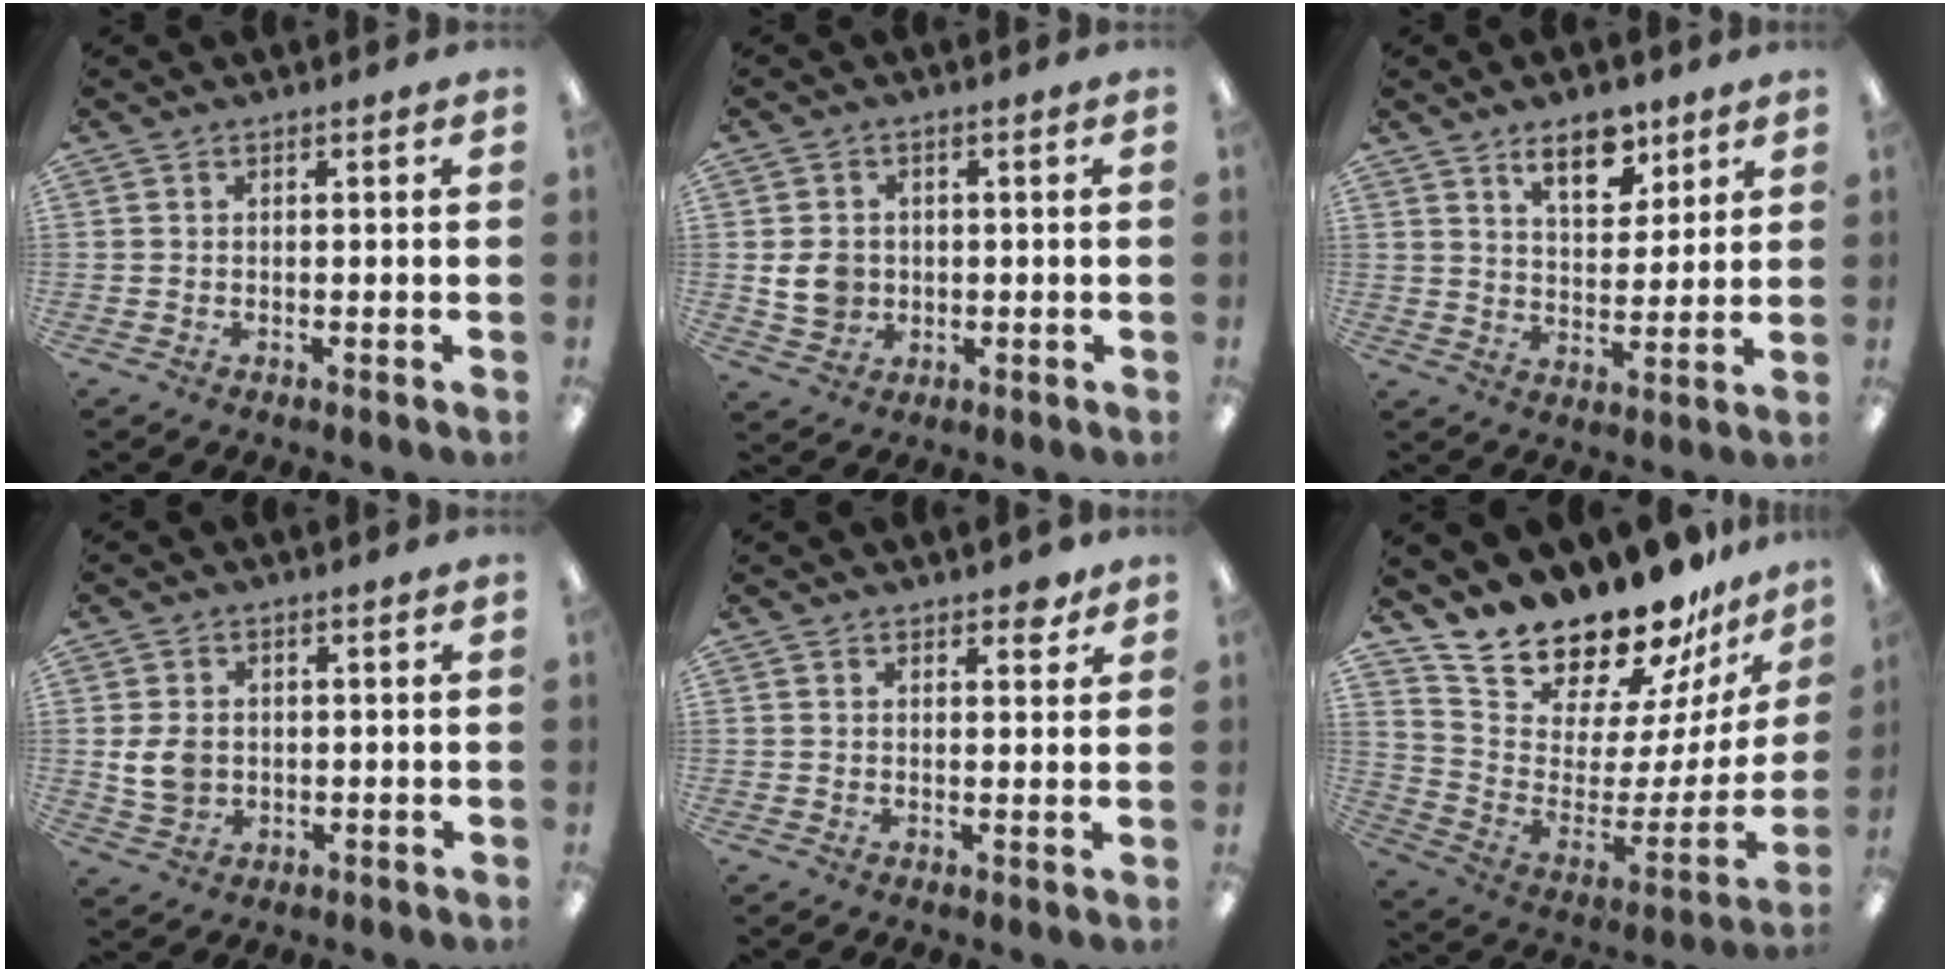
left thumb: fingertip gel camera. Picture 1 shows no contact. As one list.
[{"total": 6.1, "force": [0.0, 5.4, 2.8], "torque": [-0.048, 0.007, 0.002]}, {"total": 12.9, "force": [8.7, 6.2, 7.2], "torque": [-0.092, -0.044, 0.149]}, {"total": 6.0, "force": [0.2, 4.9, 3.5], "torque": [-0.078, 0.002, 0.001]}, {"total": 3.2, "force": [2.6, 1.4, 1.2], "torque": [-0.003, -0.011, 0.042]}, {"total": 17.9, "force": [17.1, 4.1, 2.8], "torque": [-0.066, -0.160, 0.312]}]